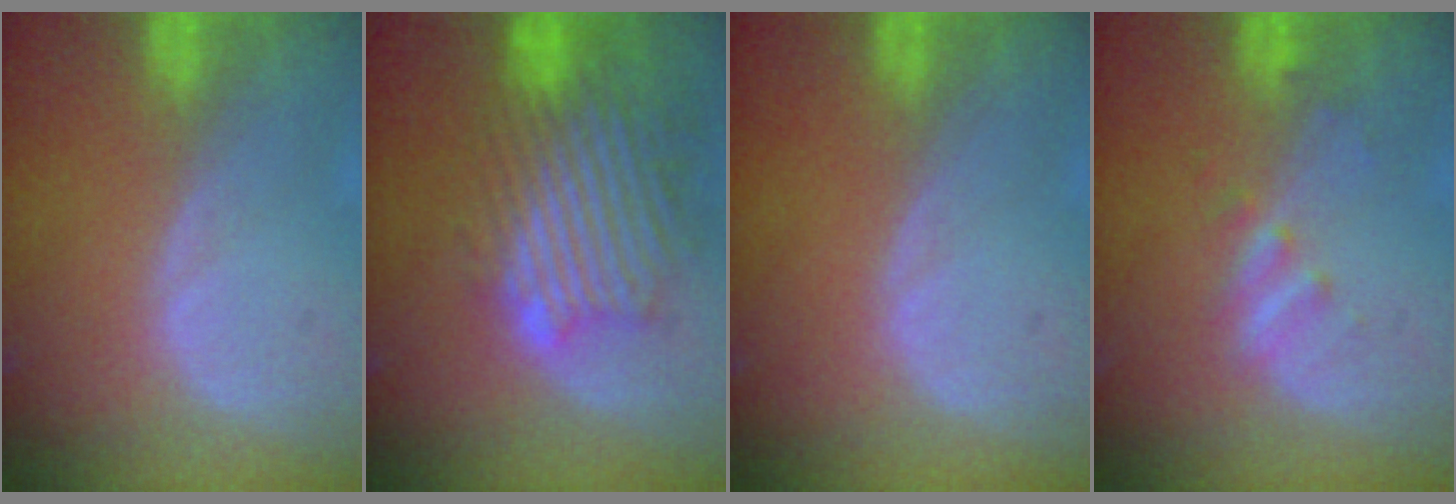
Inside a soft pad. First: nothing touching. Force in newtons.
{"total": 10.8, "press": 10.1, "slide": 4.0}
{"total": 0.0}
{"total": 2.3, "press": 2.3, "slide": 0.3}